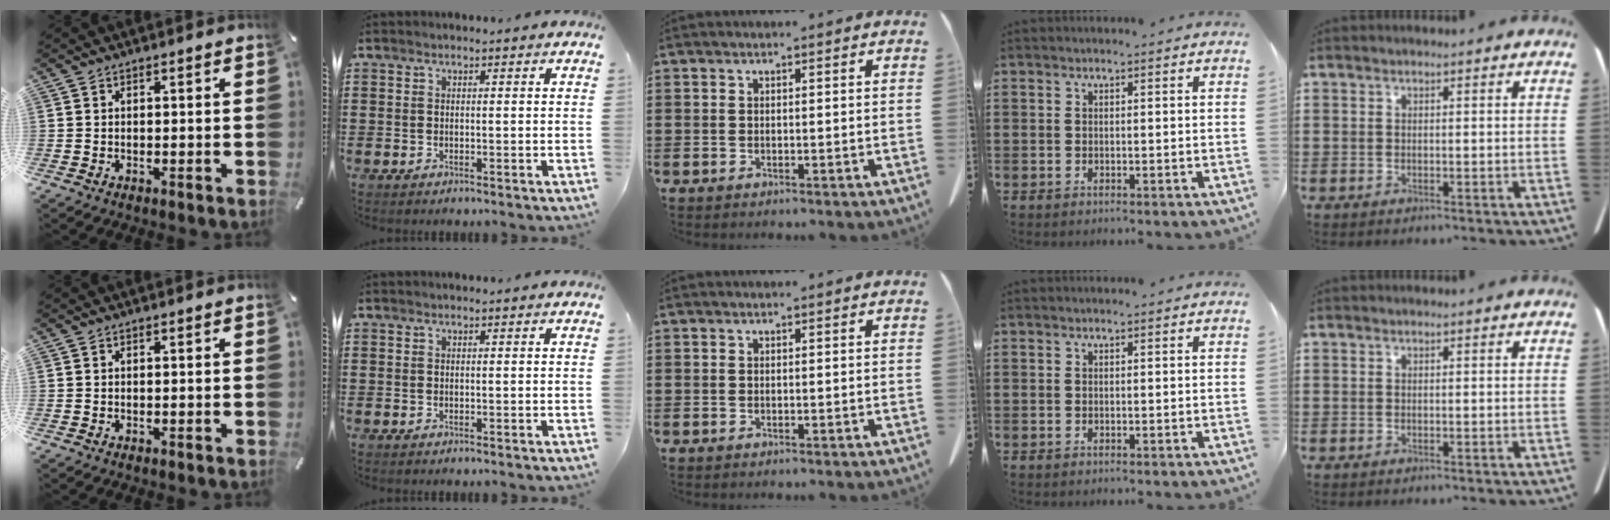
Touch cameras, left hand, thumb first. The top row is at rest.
{}